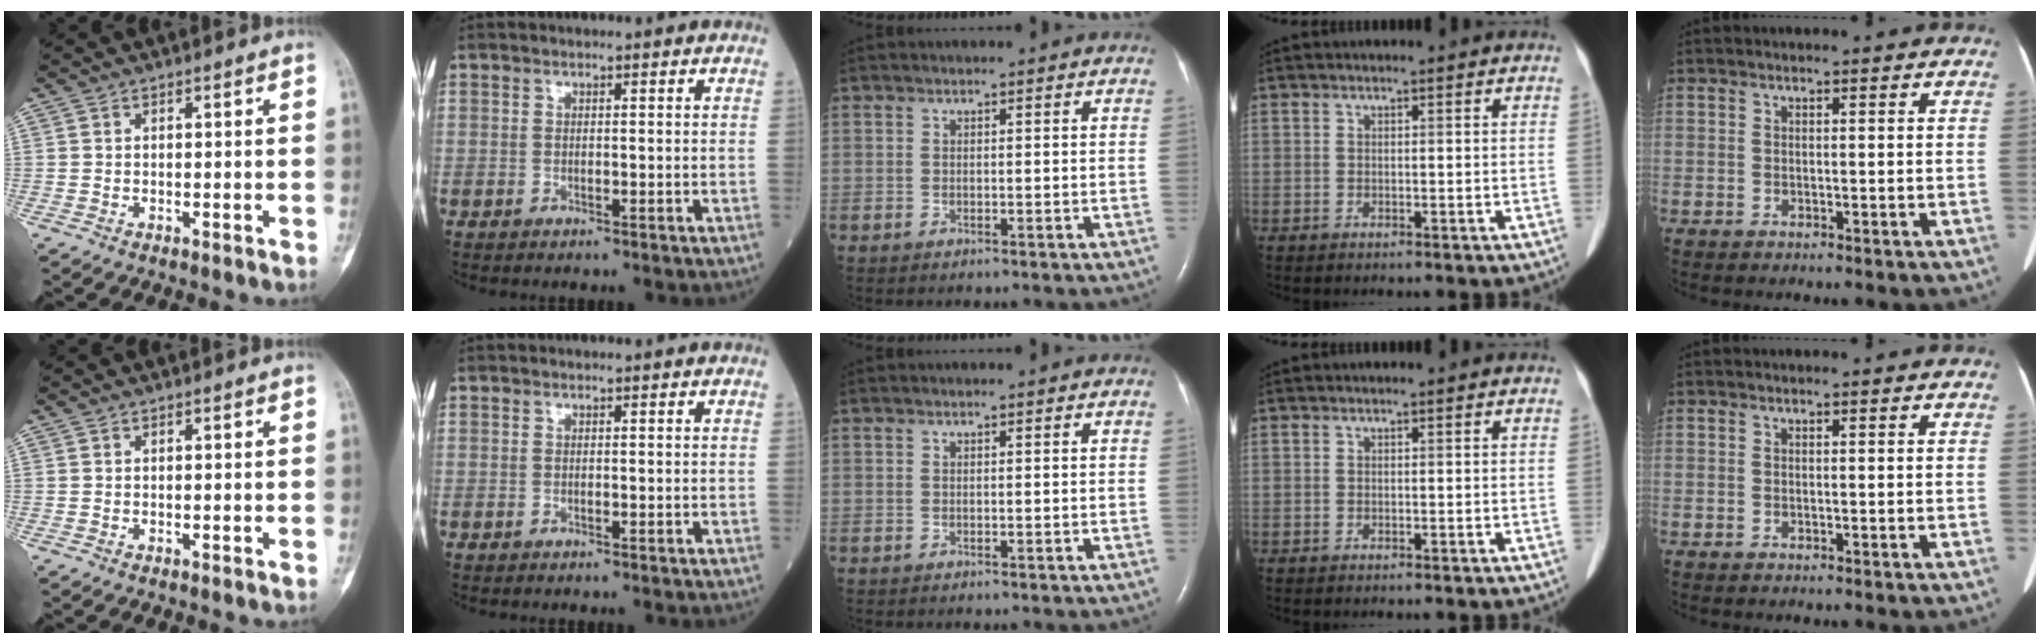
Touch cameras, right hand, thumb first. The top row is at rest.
{}